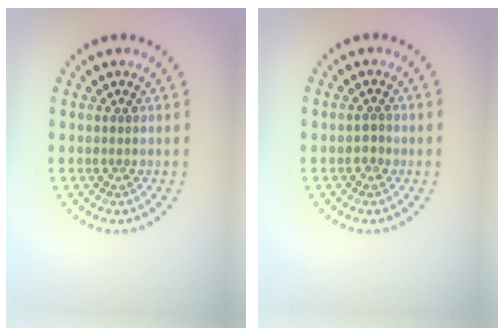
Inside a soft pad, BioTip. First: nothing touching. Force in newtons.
{"total": 1.0, "press": 0.9, "slide": 0.3}